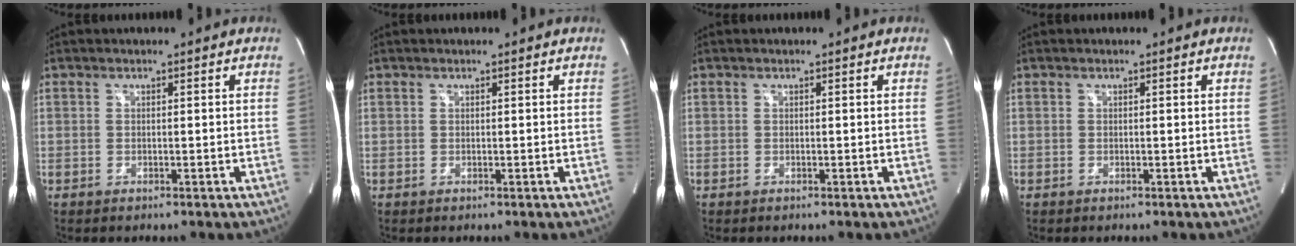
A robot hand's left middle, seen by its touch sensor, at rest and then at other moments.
{"total": 0.0}
{"total": 0.0}
{"total": 0.0}